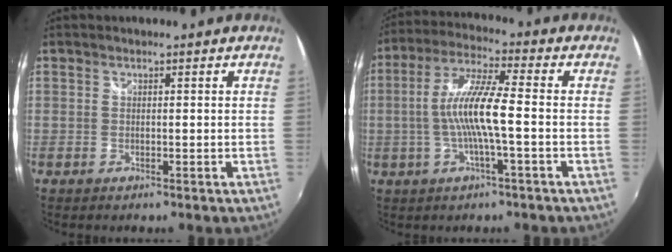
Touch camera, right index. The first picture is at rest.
{"total": 10.3, "force": [-1.5, 0.8, 10.2], "torque": [-0.204, 0.006, -0.029]}